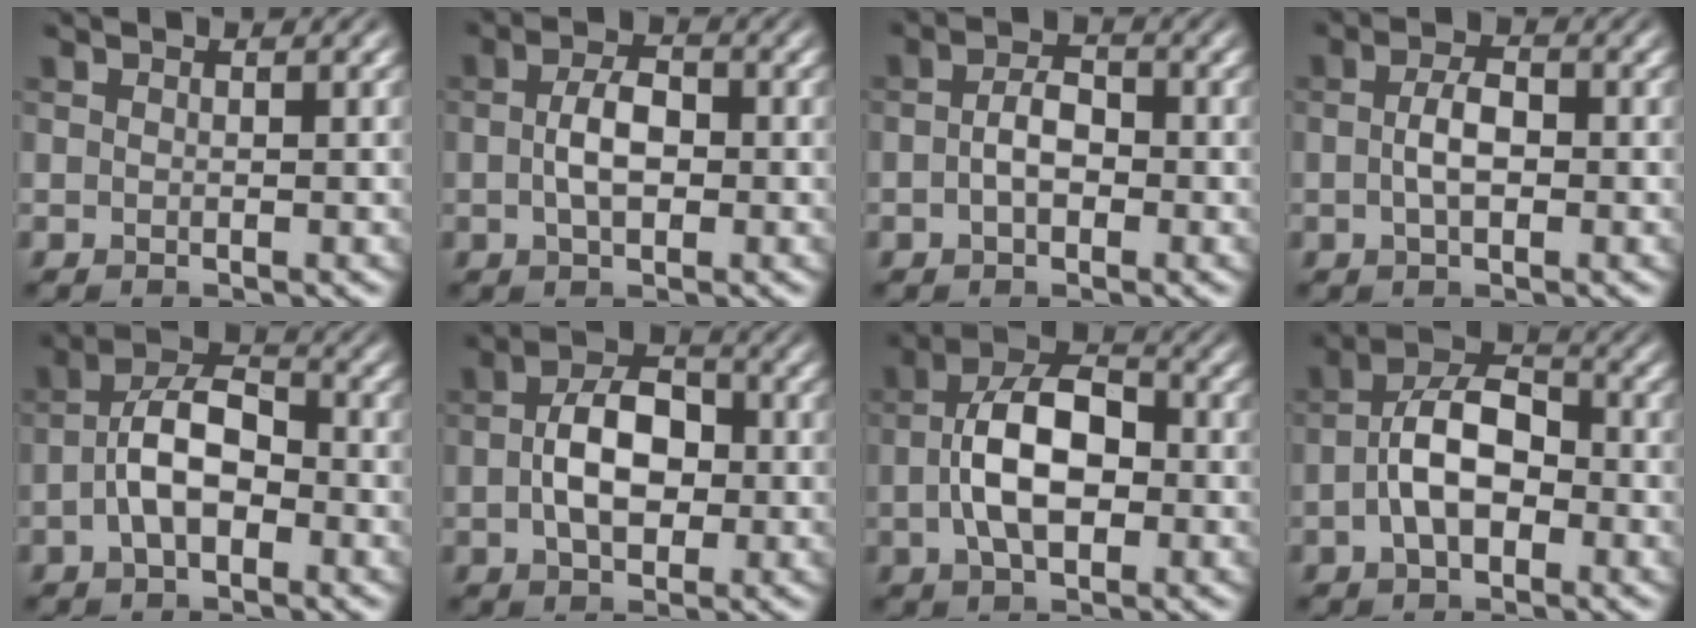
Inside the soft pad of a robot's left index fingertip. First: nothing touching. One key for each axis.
{"total": 3.5, "fx": -0.3, "fy": 1.9, "fz": 2.9, "tx": -0.059, "ty": 0.003, "tz": -0.008}
{"total": 2.9, "fx": -0.6, "fy": 1.7, "fz": 2.2, "tx": -0.044, "ty": 0.003, "tz": -0.015}
{"total": 2.9, "fx": -0.2, "fy": 1.5, "fz": 2.5, "tx": -0.050, "ty": 0.002, "tz": -0.008}
{"total": 5.4, "fx": -1.7, "fy": 2.7, "fz": 4.4, "tx": -0.076, "ty": 0.016, "tz": -0.038}
{"total": 5.8, "fx": -0.4, "fy": 3.6, "fz": 4.6, "tx": -0.077, "ty": 0.006, "tz": -0.012}
{"total": 7.3, "fx": -0.9, "fy": 4.0, "fz": 6.0, "tx": -0.110, "ty": 0.013, "tz": -0.025}
{"total": 5.8, "fx": -1.5, "fy": 3.1, "fz": 4.7, "tx": -0.079, "ty": 0.015, "tz": -0.036}